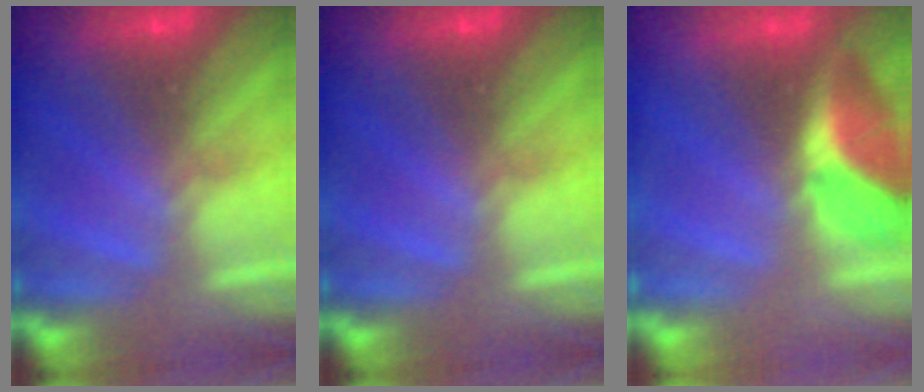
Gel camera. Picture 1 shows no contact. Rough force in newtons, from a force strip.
{"total": 0.0}
{"total": 2.2}